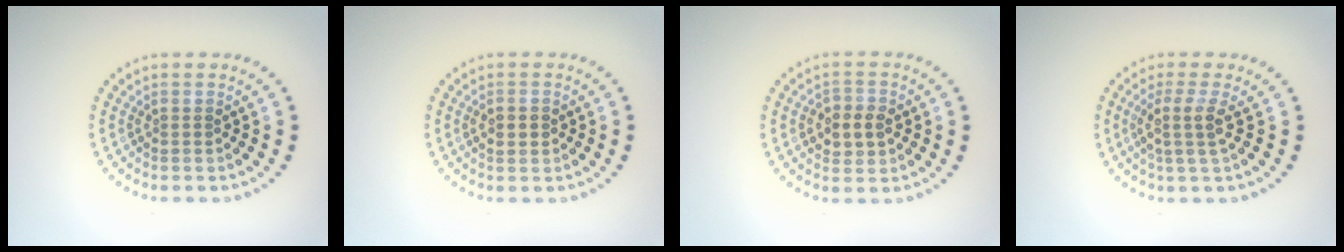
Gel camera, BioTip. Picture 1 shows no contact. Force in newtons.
{"total": 2.2, "press": 2.2, "slide": 0.1}
{"total": 3.0, "press": 2.9, "slide": 0.4}
{"total": 2.4, "press": 1.9, "slide": 1.5}